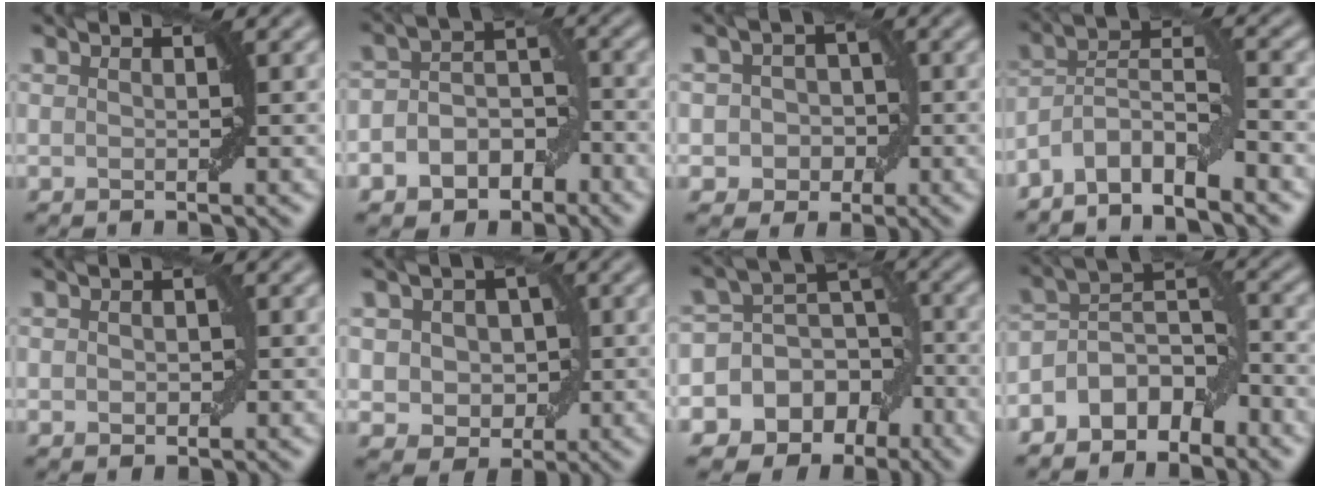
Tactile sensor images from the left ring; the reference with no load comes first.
{"total": 5.3, "force": [-2.6, 3.8, 2.6], "torque": [-0.016, 0.006, -0.047]}
{"total": 3.4, "force": [-0.4, 3.1, 1.2], "torque": [0.008, 0.008, -0.021]}
{"total": 5.5, "force": [-4.1, 1.0, 3.5], "torque": [-0.058, 0.008, -0.080]}
{"total": 1.2, "force": [0.0, 0.9, 0.9], "torque": [-0.010, 0.001, 0.000]}
{"total": 4.5, "force": [0.4, 3.7, 2.6], "torque": [-0.025, 0.009, -0.009]}
{"total": 11.8, "force": [-6.0, 9.5, 3.5], "torque": [-0.059, -0.005, -0.101]}
{"total": 5.4, "force": [-3.3, 3.0, 3.1], "torque": [-0.041, 0.009, -0.067]}